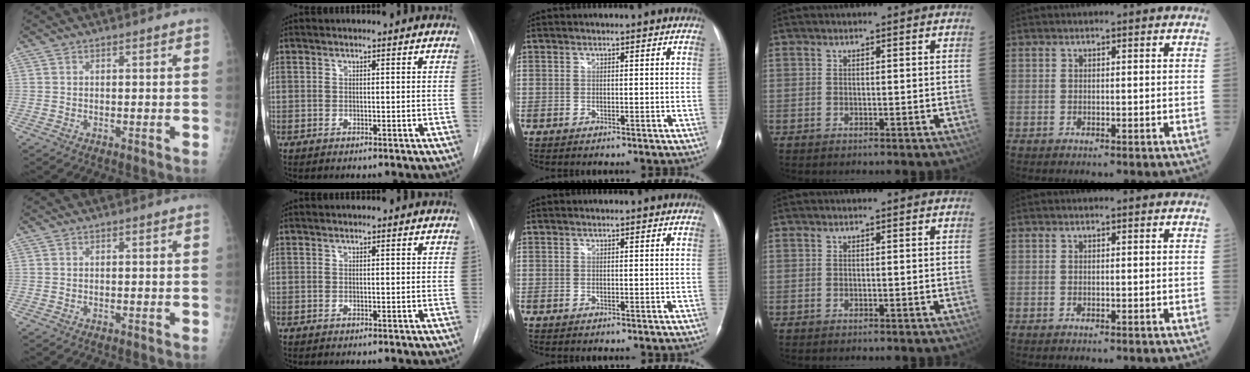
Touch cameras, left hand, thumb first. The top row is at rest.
{}